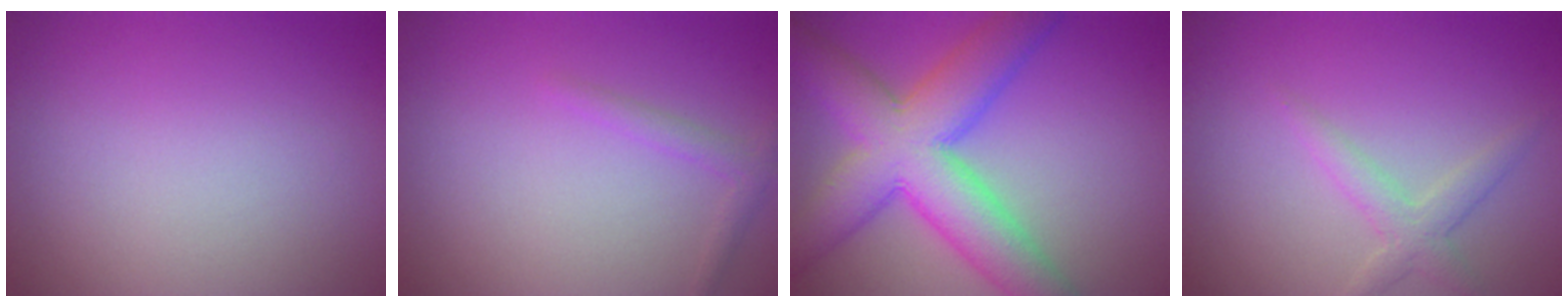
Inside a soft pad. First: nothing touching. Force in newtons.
{"total": 1.3, "press": 1.3, "slide": 0.1}
{"total": 9.5, "press": 9.5, "slide": 0.4}
{"total": 2.1, "press": 2.1, "slide": 0.1}